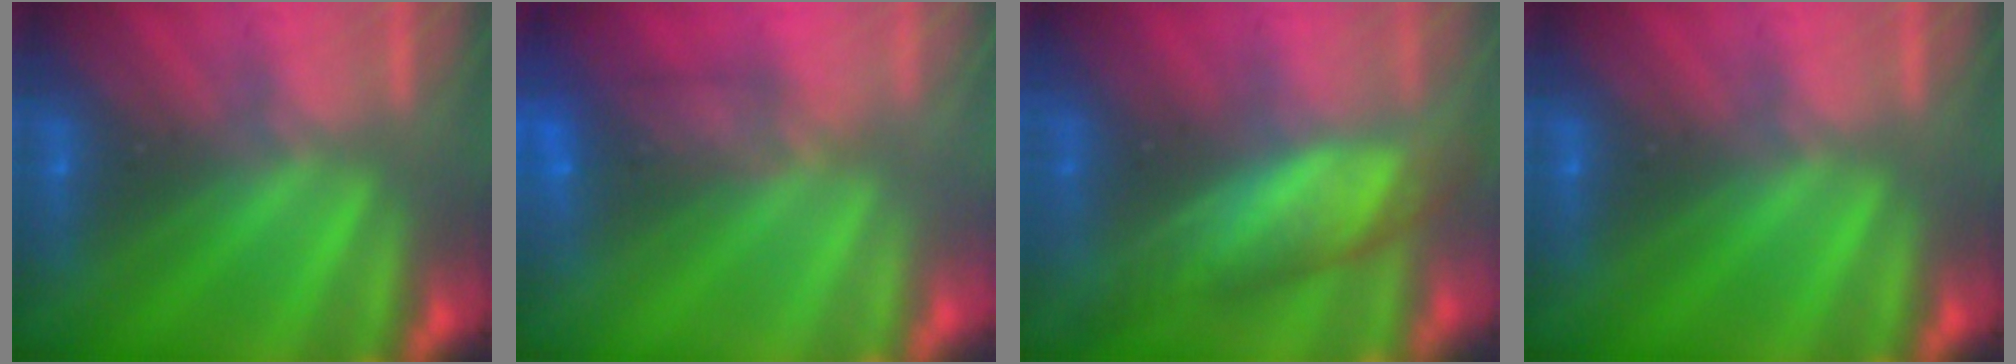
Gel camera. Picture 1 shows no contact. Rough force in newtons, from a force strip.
{"total": 5.7}
{"total": 8.3}
{"total": 0.0}